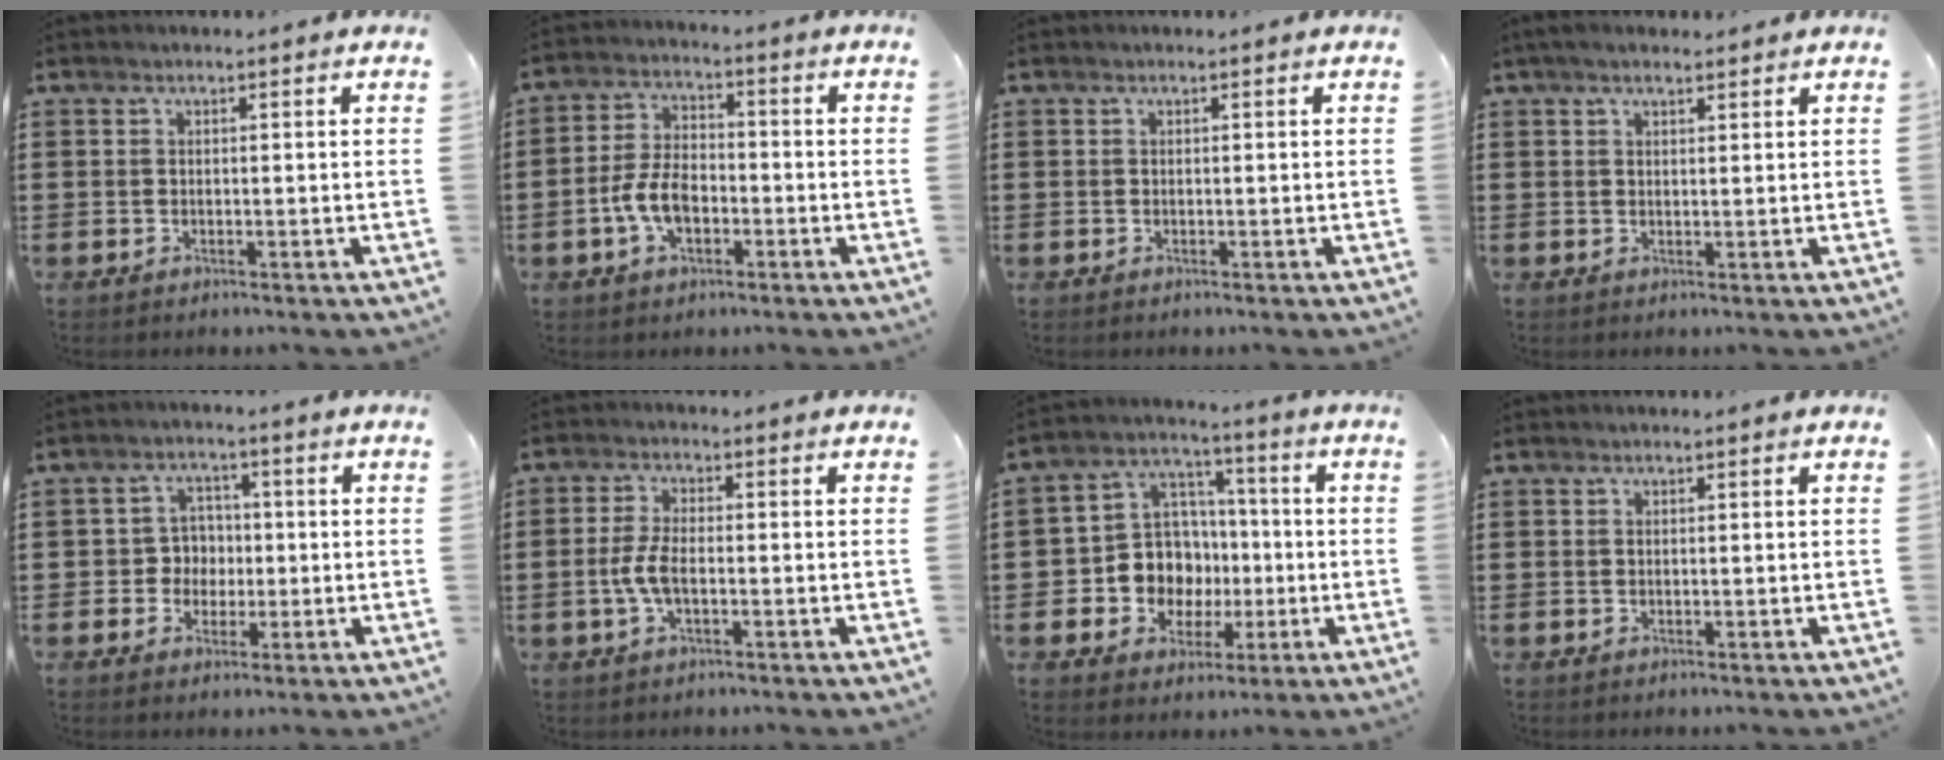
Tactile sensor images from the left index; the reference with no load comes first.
{"total": 7.0, "force": [-2.3, 3.9, 5.4], "torque": [-0.125, 0.002, -0.050]}
{"total": 0.0}
{"total": 2.2, "force": [1.5, 0.6, 1.4], "torque": [-0.030, 0.005, 0.028]}
{"total": 4.3, "force": [-0.4, 4.0, 1.5], "torque": [-0.045, 0.009, -0.012]}
{"total": 4.8, "force": [-1.0, 1.9, 4.3], "torque": [-0.112, -0.007, -0.027]}
{"total": 9.8, "force": [-1.1, 9.2, 3.4], "torque": [-0.114, 0.009, -0.013]}
{"total": 0.0}